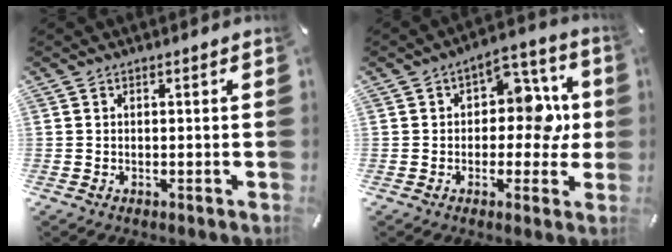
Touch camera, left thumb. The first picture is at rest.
{"total": 10.6, "force": [0.8, 7.5, 7.5], "torque": [-0.089, -0.004, 0.009]}